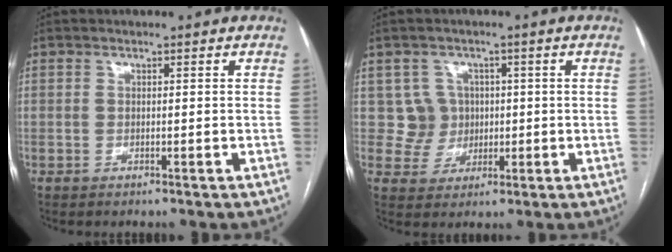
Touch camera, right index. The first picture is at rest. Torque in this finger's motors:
{"motor_torque": [-0.03, 0.20, -0.12, -0.03]}